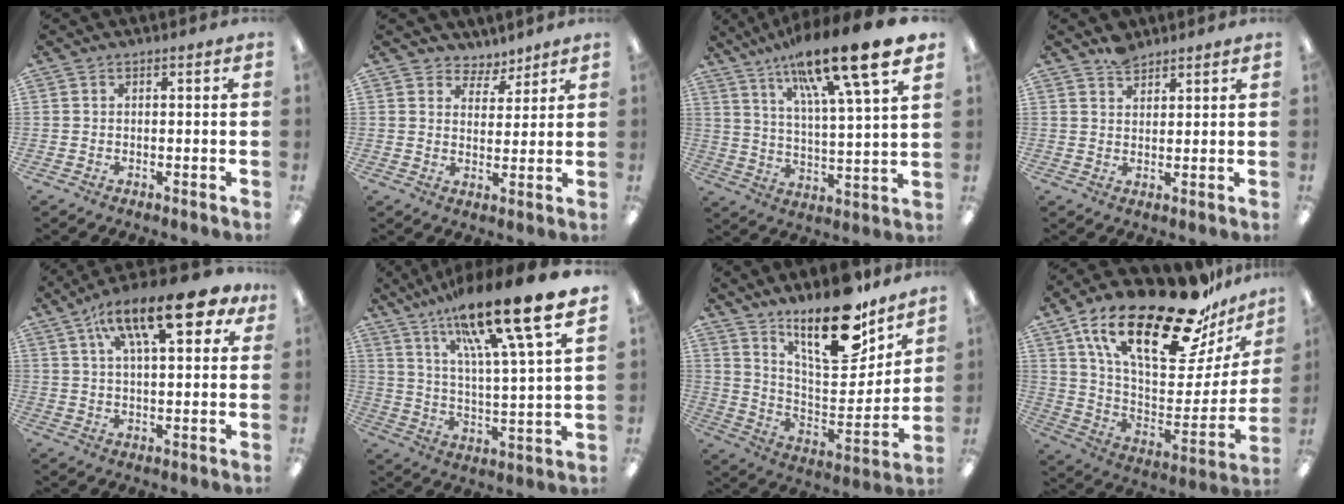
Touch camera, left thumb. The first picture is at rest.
{"total": 4.5, "force": [3.9, 2.3, 0.0], "torque": [0.008, -0.031, 0.068]}
{"total": 18.9, "force": [13.6, 2.4, 13.0], "torque": [-0.216, -0.083, 0.210]}
{"total": 3.4, "force": [3.0, 1.2, 0.9], "torque": [-0.014, -0.014, 0.055]}
{"total": 17.7, "force": [9.7, 6.7, 13.2], "torque": [-0.204, -0.036, 0.153]}
{"total": 21.1, "force": [15.8, 2.5, 13.8], "torque": [-0.238, -0.103, 0.249]}
{"total": 21.2, "force": [15.5, 7.5, 12.4], "torque": [-0.184, -0.115, 0.263]}
{"total": 27.2, "force": [17.9, 9.3, 18.3], "torque": [-0.286, -0.112, 0.301]}